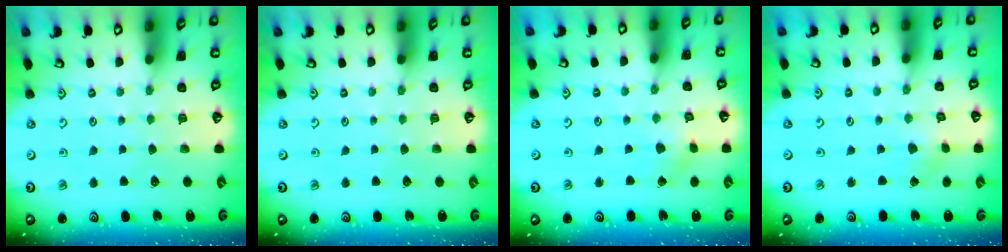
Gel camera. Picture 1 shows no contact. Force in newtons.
{"total": 0.0}
{"total": 2.1, "press": 2.1, "slide": 0.1}
{"total": 1.3, "press": 1.3, "slide": 0.2}